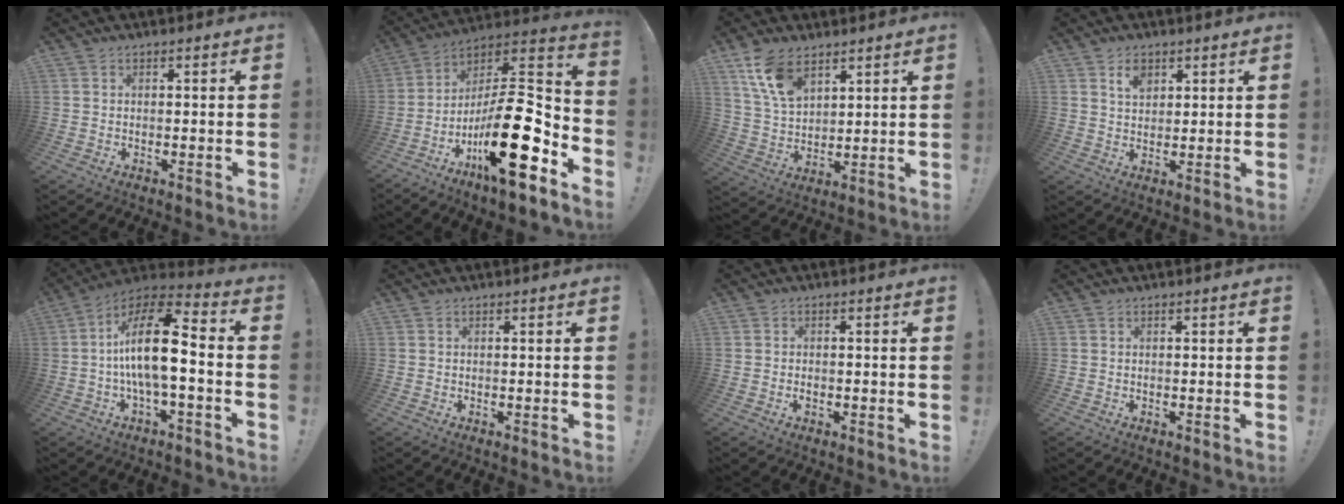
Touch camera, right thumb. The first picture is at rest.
{"total": 24.9, "force": [-9.3, 7.9, 21.6], "torque": [-0.364, 0.042, -0.153]}
{"total": 11.8, "force": [7.4, 6.4, 6.6], "torque": [-0.131, -0.027, 0.147]}
{"total": 4.6, "force": [2.7, 3.0, 2.3], "torque": [-0.028, -0.008, 0.046]}
{"total": 18.4, "force": [-0.6, 6.7, 17.1], "torque": [-0.304, 0.009, -0.013]}
{"total": 0.0}
{"total": 1.1, "force": [-0.8, 0.3, 0.7], "torque": [-0.008, -0.001, -0.017]}
{"total": 0.0}